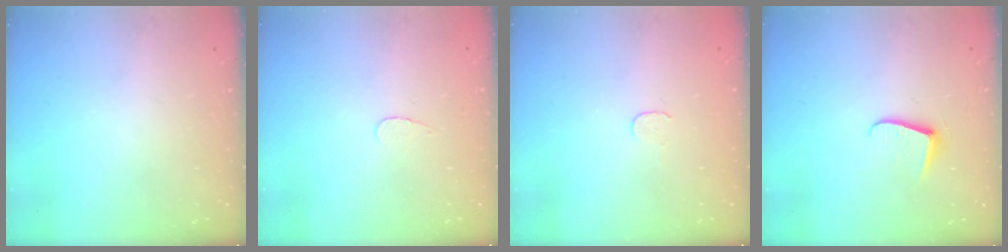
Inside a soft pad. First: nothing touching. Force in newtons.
{"total": 2.8, "press": 2.8, "slide": 0.3}
{"total": 3.7, "press": 3.7, "slide": 0.3}
{"total": 5.9, "press": 5.9, "slide": 0.6}